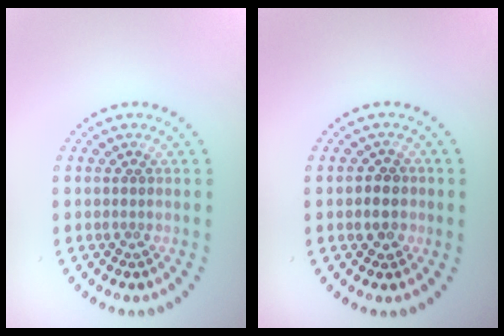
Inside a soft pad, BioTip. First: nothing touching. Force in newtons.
{"total": 2.3, "press": 2.2, "slide": 0.6}